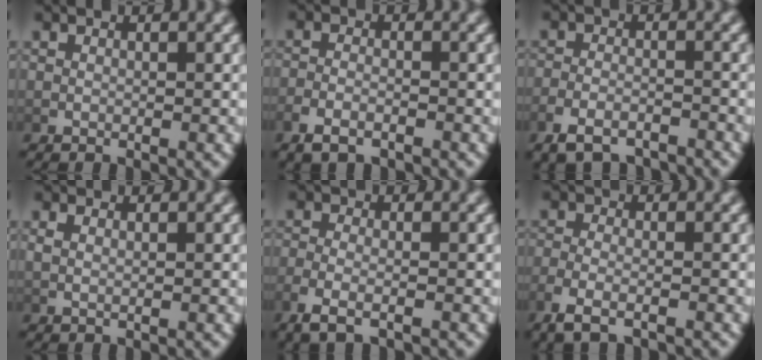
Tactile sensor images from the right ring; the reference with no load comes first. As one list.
[{"total": 2.8, "force": [-2.1, 1.1, 1.5], "torque": [-0.032, -0.006, -0.033]}, {"total": 4.1, "force": [-3.6, 1.3, 1.4], "torque": [-0.023, -0.007, -0.059]}, {"total": 0.9, "force": [0.6, 0.1, 0.7], "torque": [-0.012, -0.001, 0.016]}, {"total": 2.9, "force": [-1.7, 0.9, 2.2], "torque": [-0.058, -0.010, -0.024]}, {"total": 3.1, "force": [-2.0, 0.9, 2.1], "torque": [-0.055, -0.009, -0.029]}]